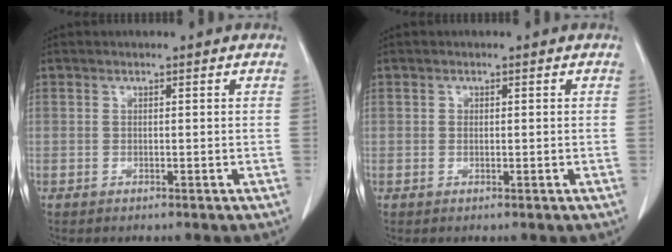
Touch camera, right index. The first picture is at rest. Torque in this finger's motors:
{"motor_torque": [0.10, 0.05, 0.02, 0.01]}